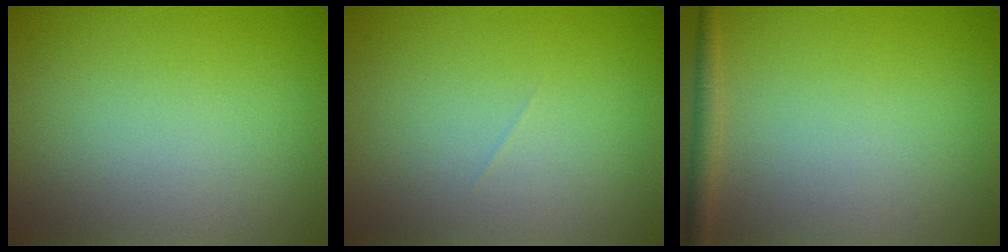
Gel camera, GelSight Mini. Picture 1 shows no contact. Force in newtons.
{"total": 0.0}
{"total": 1.4, "press": 1.4, "slide": 0.1}